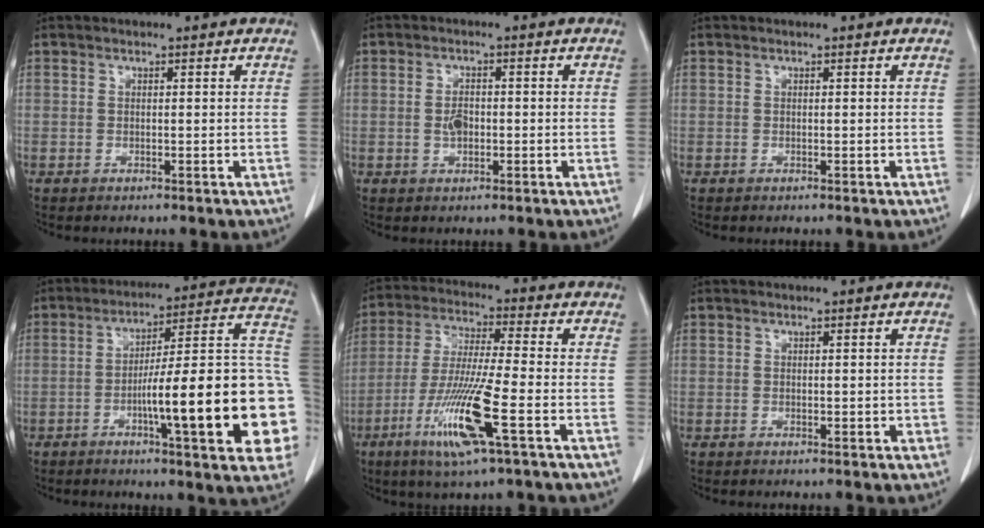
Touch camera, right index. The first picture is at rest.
{"total": 2.5, "force": [-0.4, 1.3, 2.1], "torque": [-0.040, 0.002, -0.006]}
{"total": 0.0}
{"total": 22.9, "force": [-5.4, 2.2, 22.1], "torque": [-0.215, 0.024, -0.073]}
{"total": 12.8, "force": [-5.3, 0.0, 11.7], "torque": [-0.240, -0.025, -0.102]}
{"total": 1.0, "force": [0.0, 0.6, 0.7], "torque": [-0.005, 0.000, 0.002]}